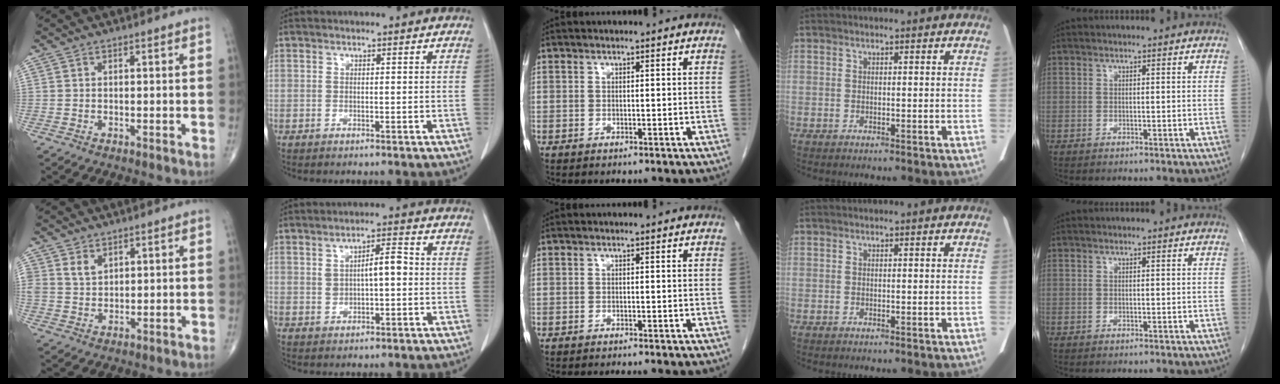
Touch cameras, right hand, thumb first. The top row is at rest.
{"thumb": {"total": 3.6, "force": [2.0, 2.5, 1.7], "torque": [-0.018, -0.015, 0.044]}, "index": {"total": 4.9, "force": [0.4, 1.6, 4.6], "torque": [-0.075, 0.015, 0.010]}, "middle": {"total": 1.2, "force": [-1.0, -0.3, 0.4], "torque": [-0.005, 0.001, -0.015]}}